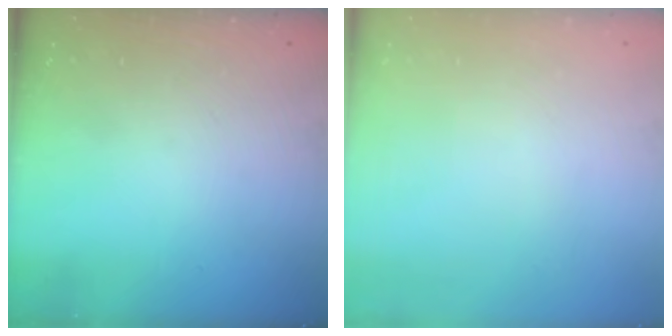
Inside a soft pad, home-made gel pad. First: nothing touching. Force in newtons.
{"total": 0.0}